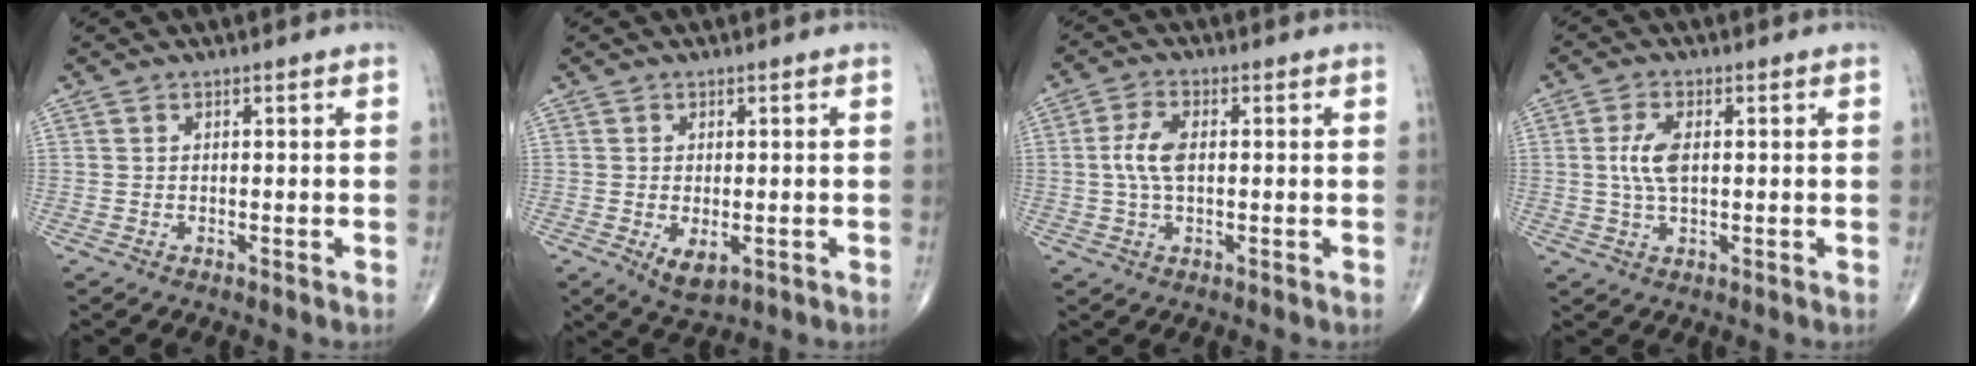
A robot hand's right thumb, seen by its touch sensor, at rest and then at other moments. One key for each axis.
{"total": 4.5, "fx": -1.2, "fy": 2.4, "fz": 3.6, "tx": -0.055, "ty": -0.010, "tz": -0.010}
{"total": 5.3, "fx": 0.2, "fy": 2.6, "fz": 4.7, "tx": -0.107, "ty": 0.008, "tz": 0.001}
{"total": 5.4, "fx": 0.5, "fy": 2.5, "fz": 4.7, "tx": -0.104, "ty": 0.002, "tz": 0.009}